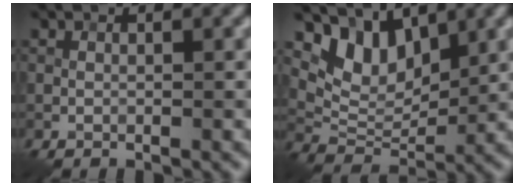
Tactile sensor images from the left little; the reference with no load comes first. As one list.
[{"total": 6.1, "force": [4.0, 3.4, 3.2], "torque": [-0.060, -0.009, 0.070]}]